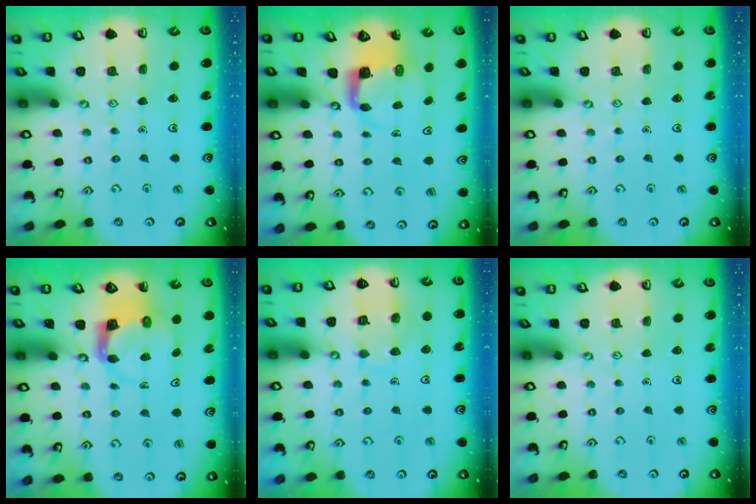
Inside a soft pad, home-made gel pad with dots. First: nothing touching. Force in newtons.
{"total": 3.9, "press": 3.9, "slide": 0.2}
{"total": 0.0}
{"total": 3.8, "press": 3.8, "slide": 0.5}
{"total": 9.0, "press": 8.9, "slide": 0.9}
{"total": 0.0}